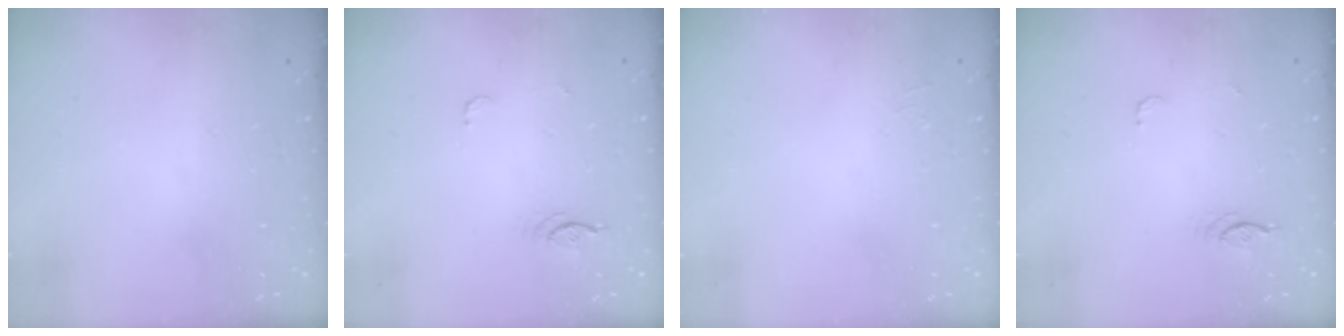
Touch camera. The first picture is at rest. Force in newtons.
{"total": 3.8, "press": 3.4, "slide": 1.6}
{"total": 4.5, "press": 4.4, "slide": 0.9}
{"total": 3.8, "press": 3.4, "slide": 1.6}